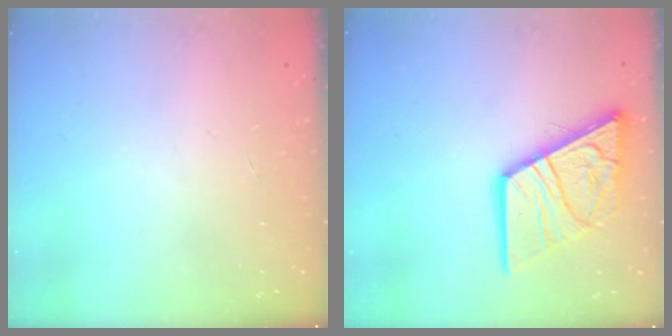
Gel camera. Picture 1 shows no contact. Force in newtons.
{"total": 16.4, "press": 16.3, "slide": 1.9}